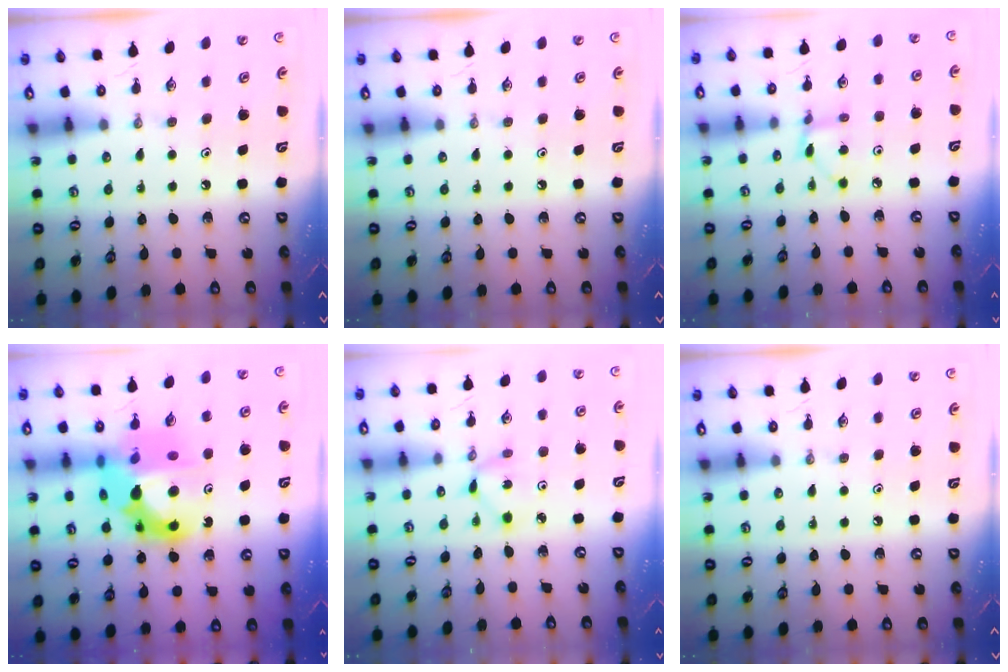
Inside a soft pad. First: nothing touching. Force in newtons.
{"total": 0.0}
{"total": 3.2, "press": 3.1, "slide": 0.4}
{"total": 16.3, "press": 16.1, "slide": 2.9}
{"total": 2.1, "press": 2.1, "slide": 0.3}
{"total": 0.0}